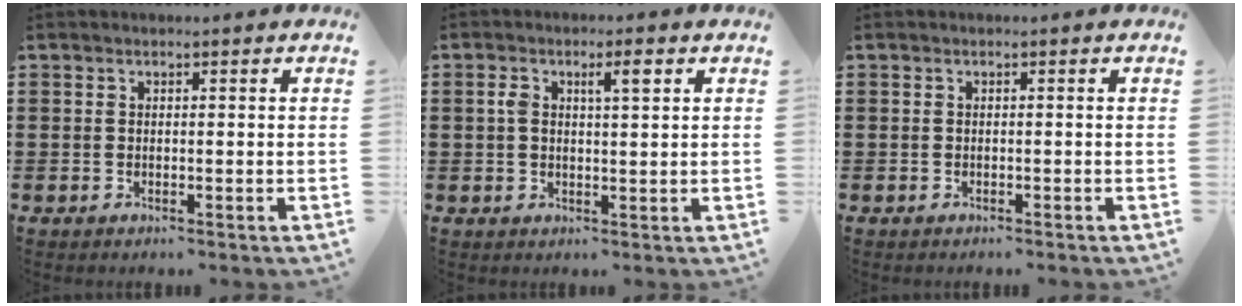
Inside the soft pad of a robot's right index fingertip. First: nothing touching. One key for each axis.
{"total": 3.5, "fx": 1.2, "fy": 1.0, "fz": 3.1, "tx": -0.048, "ty": 0.001, "tz": 0.014}
{"total": 0.0}